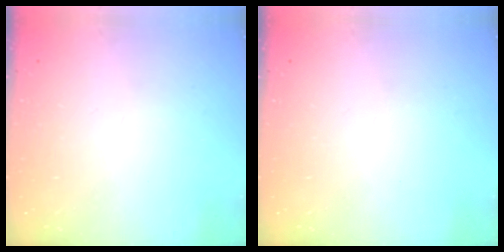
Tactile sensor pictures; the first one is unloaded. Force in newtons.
{"total": 0.0}